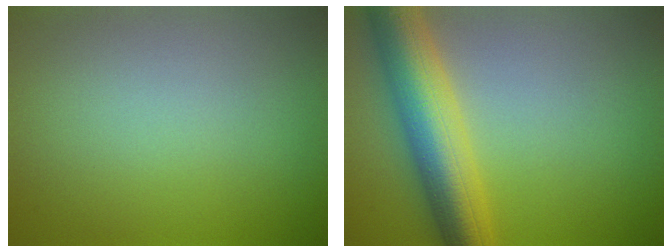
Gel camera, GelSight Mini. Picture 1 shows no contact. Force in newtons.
{"total": 9.0, "press": 9.0, "slide": 0.3}